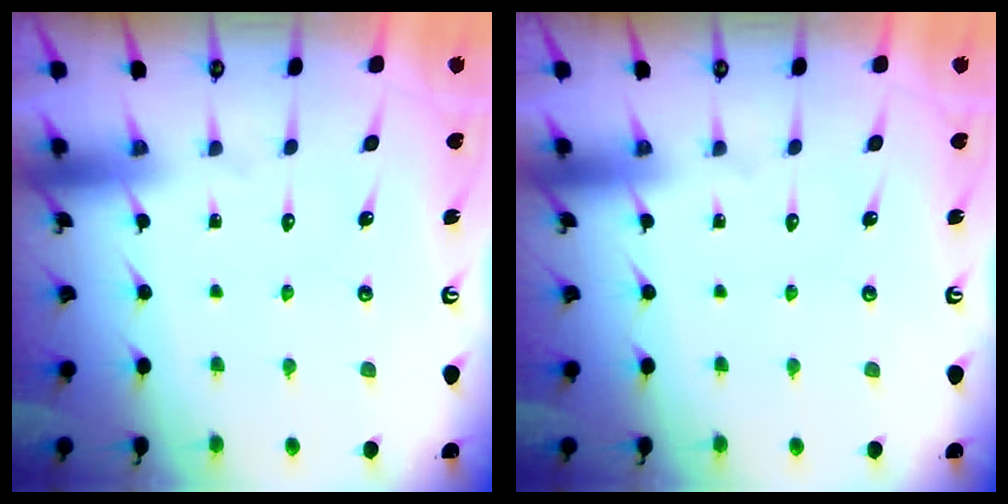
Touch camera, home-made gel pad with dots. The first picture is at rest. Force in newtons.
{"total": 0.0}